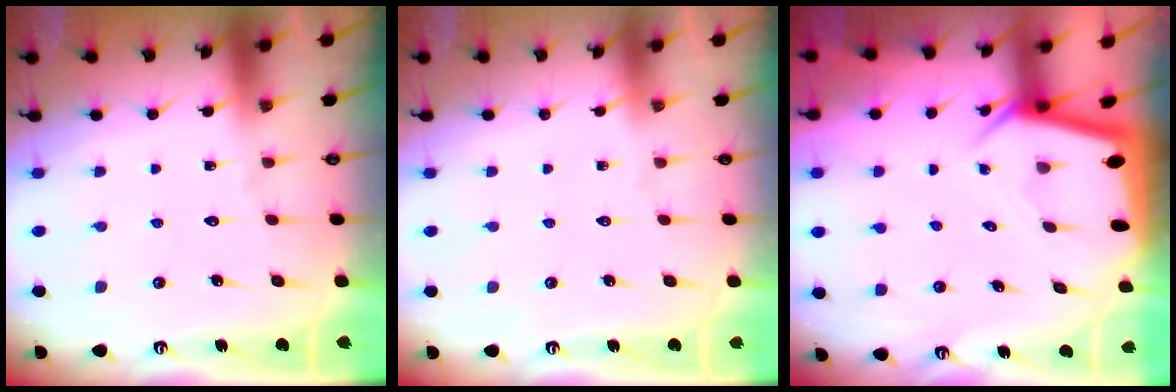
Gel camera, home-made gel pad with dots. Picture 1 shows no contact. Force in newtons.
{"total": 0.0}
{"total": 3.3, "press": 3.3, "slide": 0.3}